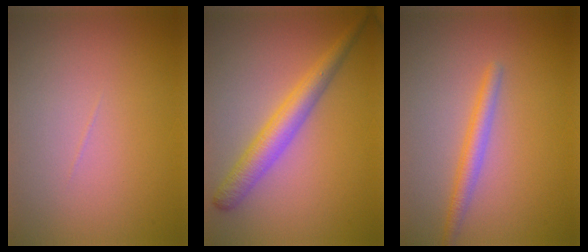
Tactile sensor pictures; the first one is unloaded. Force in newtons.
{"total": 3.9, "press": 3.9, "slide": 0.1}
{"total": 2.1, "press": 2.1, "slide": 0.1}